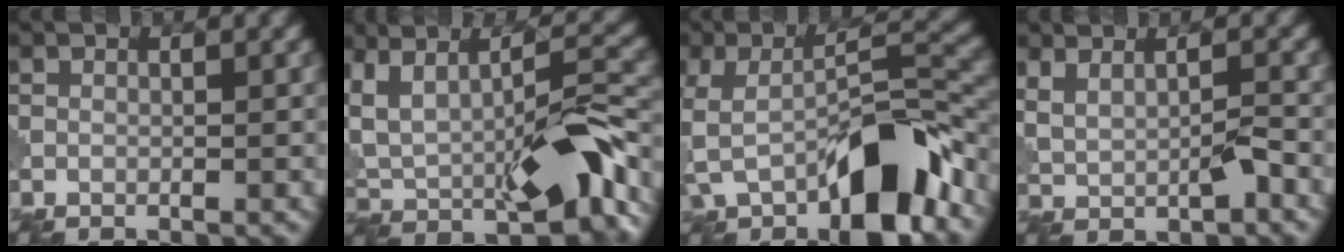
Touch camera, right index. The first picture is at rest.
{"total": 11.7, "force": [0.3, 5.2, 10.5], "torque": [-0.188, -0.014, 0.019]}
{"total": 10.4, "force": [-4.1, 4.2, 8.6], "torque": [-0.148, 0.005, -0.073]}
{"total": 2.7, "force": [0.8, 1.2, 2.4], "torque": [-0.056, -0.005, 0.020]}